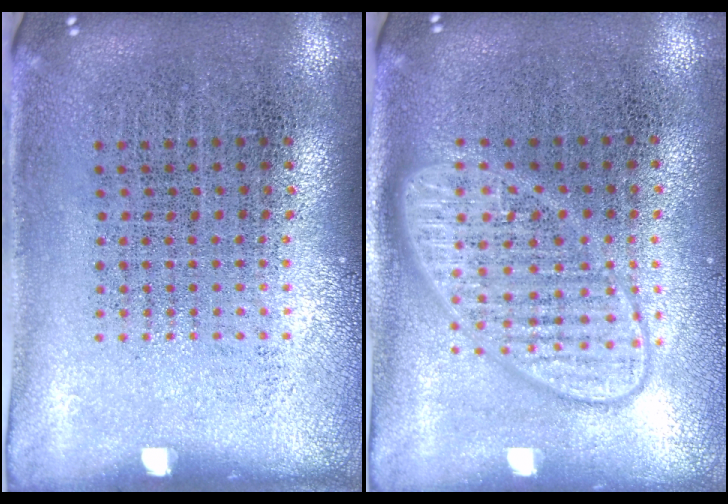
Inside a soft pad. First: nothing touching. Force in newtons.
{"total": 3.0, "press": 2.9, "slide": 0.5}